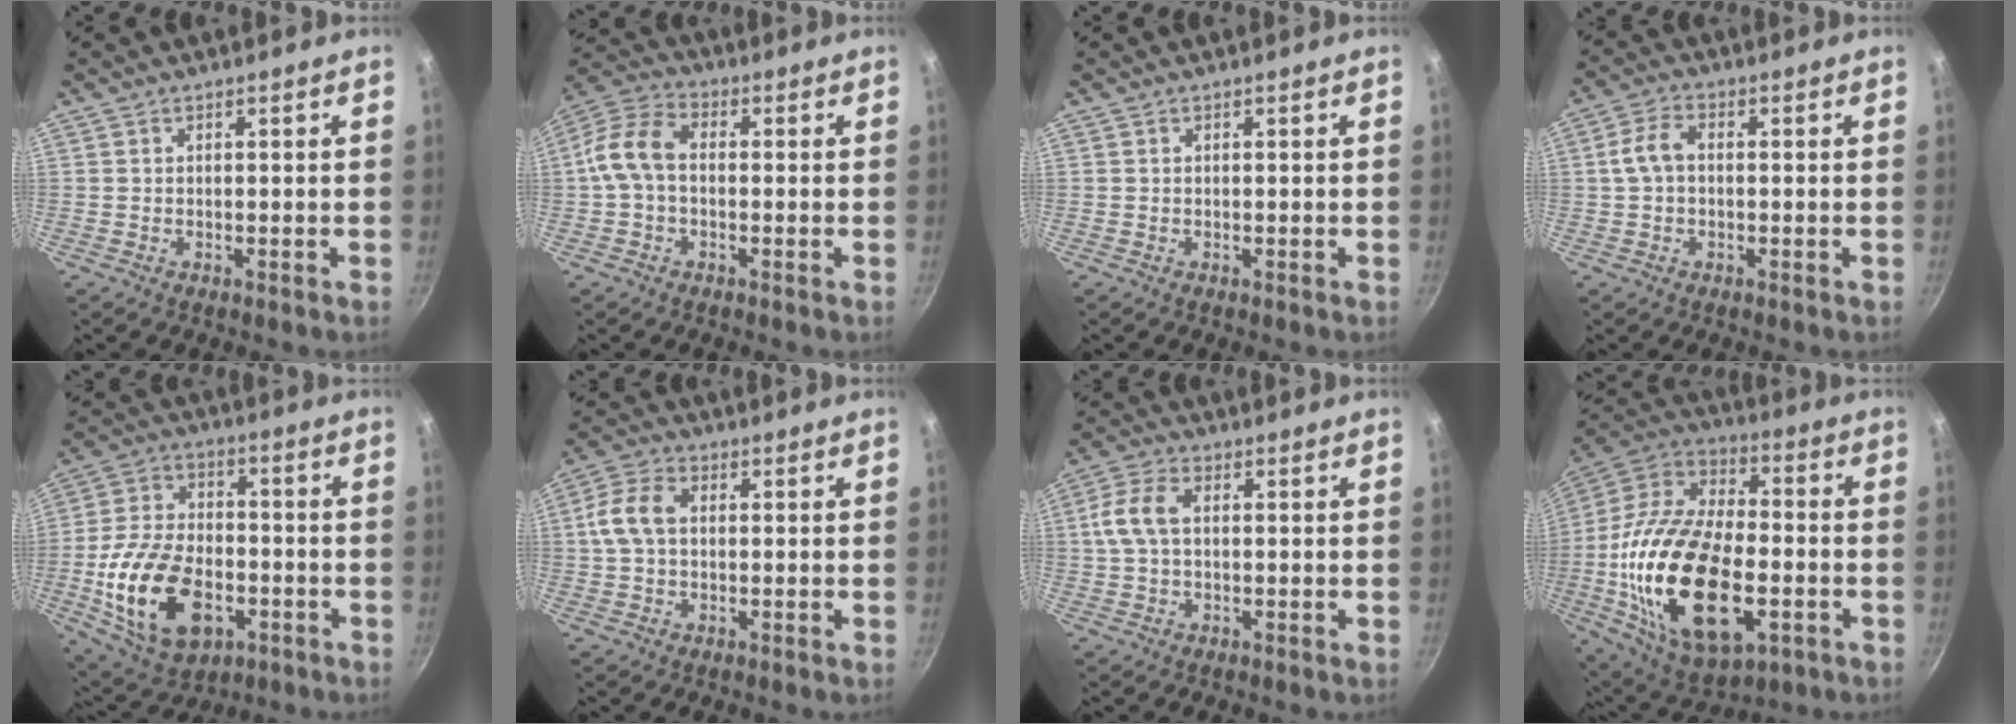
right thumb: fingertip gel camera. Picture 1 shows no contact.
{"total": 9.7, "force": [-0.1, 6.4, 7.3], "torque": [-0.148, 0.031, -0.011]}
{"total": 0.0}
{"total": 5.2, "force": [0.2, 3.3, 4.0], "torque": [-0.084, 0.017, -0.001]}
{"total": 20.0, "force": [-5.8, 12.4, 14.6], "torque": [-0.254, 0.018, -0.089]}
{"total": 7.6, "force": [0.8, 5.1, 5.6], "torque": [-0.116, 0.021, 0.010]}
{"total": 7.2, "force": [0.8, 4.3, 5.7], "torque": [-0.125, 0.020, 0.012]}
{"total": 30.8, "force": [-6.5, 16.7, 25.1], "torque": [-0.502, 0.004, -0.099]}